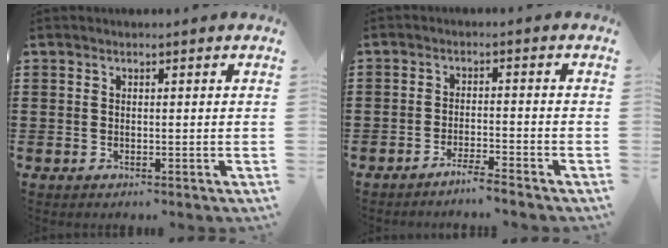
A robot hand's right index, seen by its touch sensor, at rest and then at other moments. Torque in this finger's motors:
{"motor_torque": [1.55, 0.59, 0.23, 0.00]}